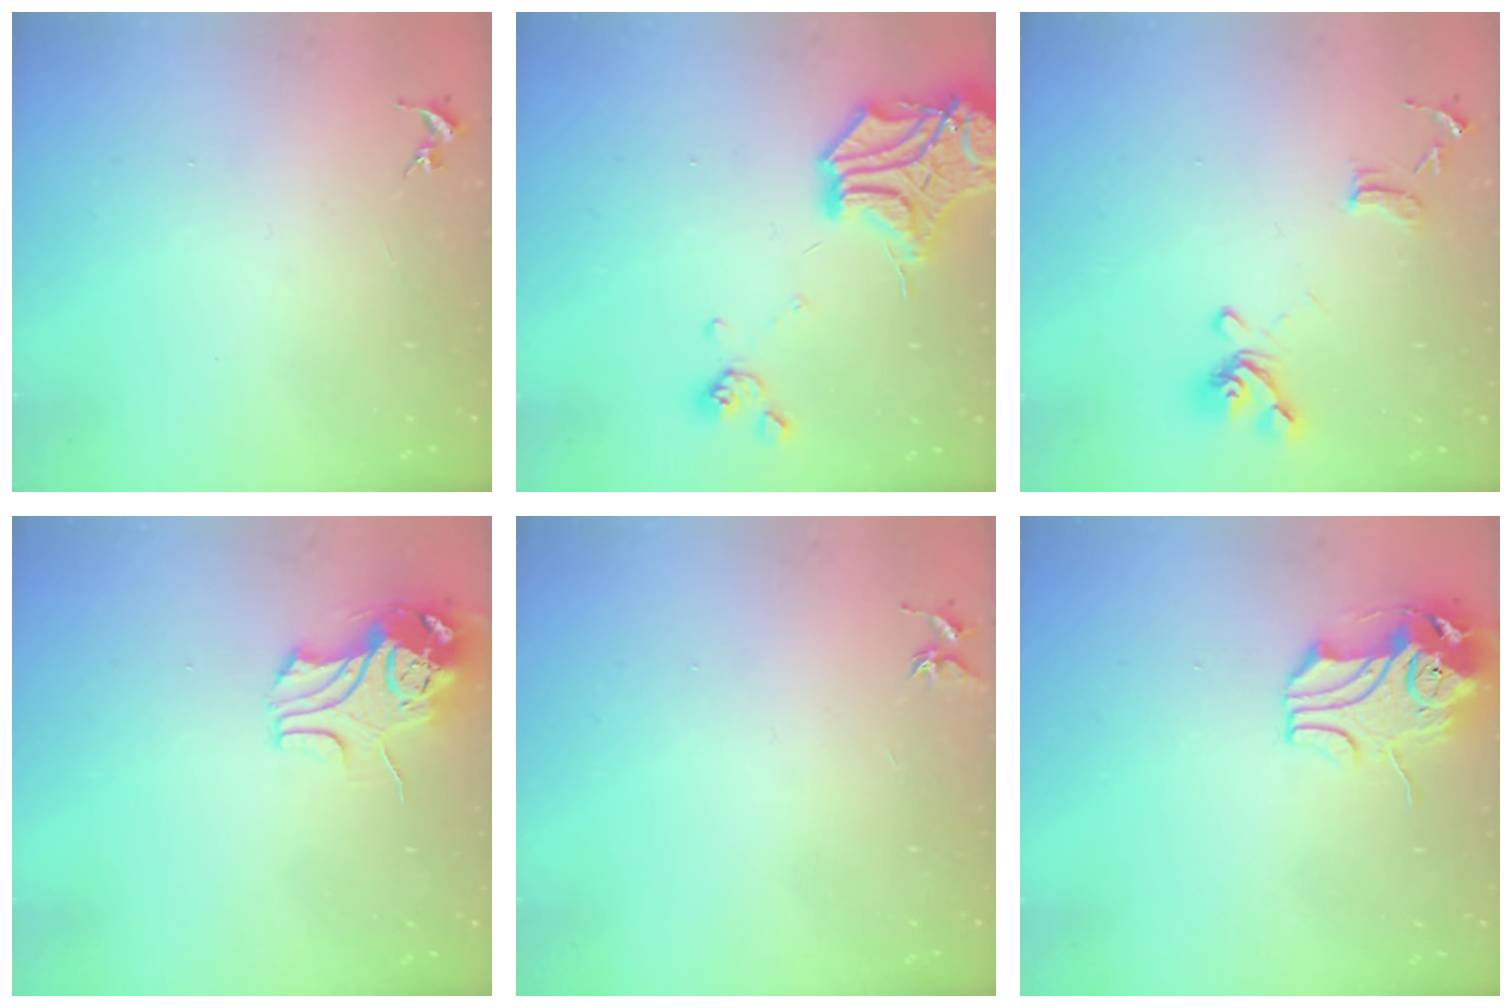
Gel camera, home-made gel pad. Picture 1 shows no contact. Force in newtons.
{"total": 19.9, "press": 19.8, "slide": 2.6}
{"total": 13.1, "press": 13.0, "slide": 1.4}
{"total": 9.8, "press": 9.7, "slide": 1.4}
{"total": 3.7, "press": 3.7, "slide": 0.4}
{"total": 10.6, "press": 10.5, "slide": 1.9}